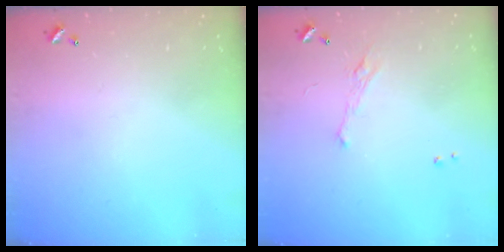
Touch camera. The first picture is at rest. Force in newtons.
{"total": 2.0, "press": 1.9, "slide": 0.7}